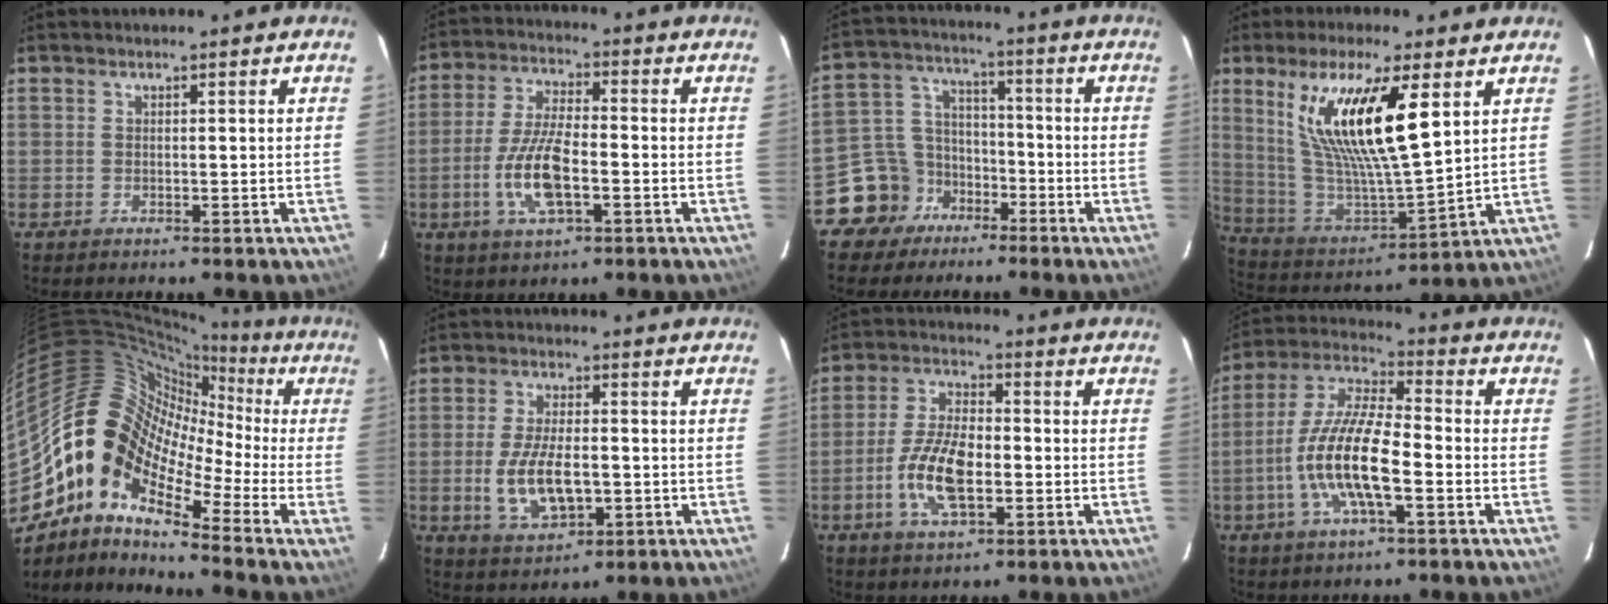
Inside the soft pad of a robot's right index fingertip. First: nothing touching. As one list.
[{"total": 11.0, "force": [-3.4, 3.7, 9.8], "torque": [-0.204, -0.003, -0.064]}, {"total": 10.0, "force": [-6.3, 7.7, 1.1], "torque": [-0.041, 0.044, -0.110]}, {"total": 19.1, "force": [7.9, 4.1, 16.8], "torque": [-0.312, -0.005, 0.160]}, {"total": 15.0, "force": [-5.7, 9.5, 10.1], "torque": [-0.160, 0.010, -0.133]}, {"total": 10.6, "force": [-2.1, 5.0, 9.2], "torque": [-0.186, -0.010, -0.029]}, {"total": 11.3, "force": [-3.1, 5.0, 9.7], "torque": [-0.199, 0.002, -0.057]}, {"total": 14.7, "force": [-4.4, 4.0, 13.4], "torque": [-0.272, -0.004, -0.089]}]